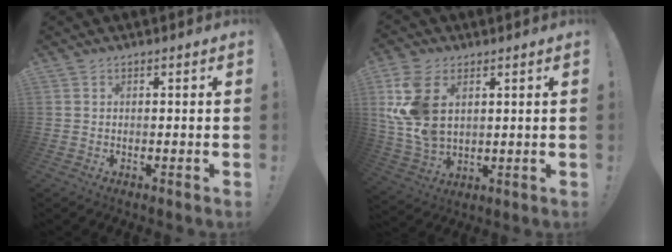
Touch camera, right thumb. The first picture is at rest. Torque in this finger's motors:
{"motor_torque": [0.43, 0.46, 1.29, 0.49, 0.41]}